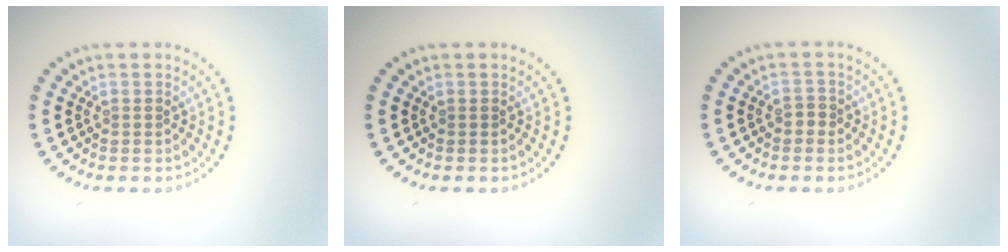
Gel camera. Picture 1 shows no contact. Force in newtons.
{"total": 0.0}
{"total": 1.0, "press": 0.9, "slide": 0.5}